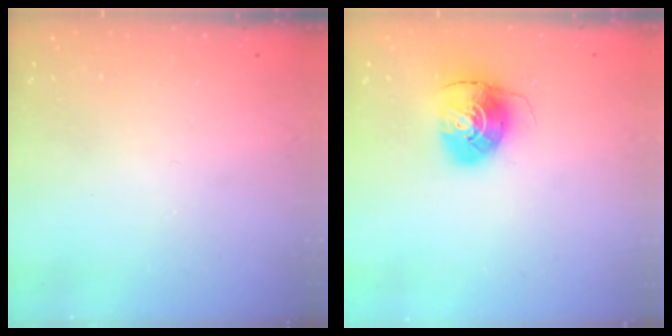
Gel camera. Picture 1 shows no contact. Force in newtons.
{"total": 10.3, "press": 10.3, "slide": 0.4}